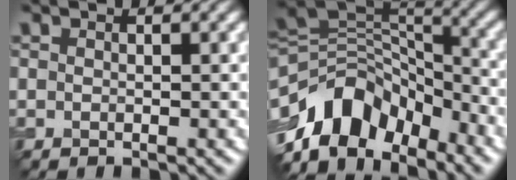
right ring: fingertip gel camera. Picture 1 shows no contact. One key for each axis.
{"total": 9.8, "fx": -5.8, "fy": 5.9, "fz": 5.3, "tx": -0.084, "ty": 0.007, "tz": -0.113}